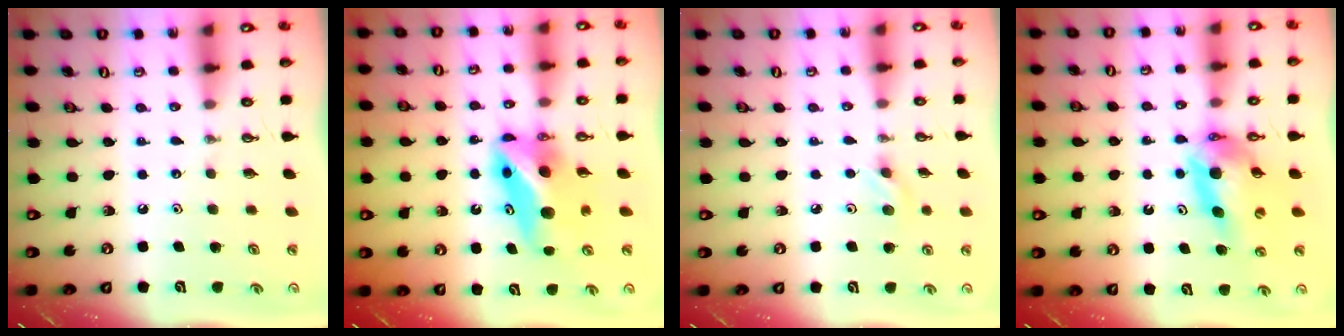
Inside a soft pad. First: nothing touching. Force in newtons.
{"total": 9.4, "press": 9.2, "slide": 1.7}
{"total": 6.1, "press": 5.9, "slide": 1.7}
{"total": 11.3, "press": 11.2, "slide": 1.0}